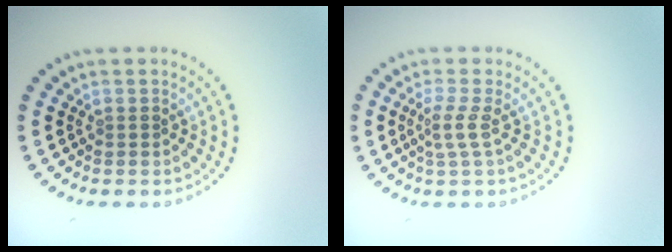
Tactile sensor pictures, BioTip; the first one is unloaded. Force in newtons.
{"total": 1.8, "press": 1.2, "slide": 1.3}